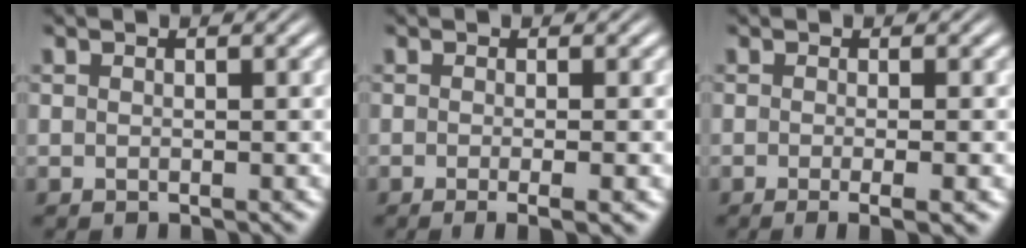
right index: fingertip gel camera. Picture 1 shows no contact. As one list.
[{"total": 2.4, "force": [-1.6, 0.2, 1.8], "torque": [-0.027, -0.005, -0.024]}, {"total": 2.8, "force": [-1.9, 0.3, 2.0], "torque": [-0.031, -0.007, -0.028]}]